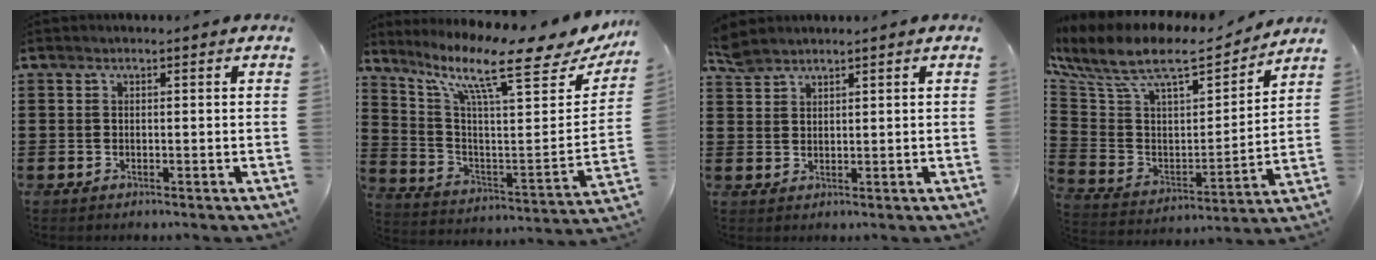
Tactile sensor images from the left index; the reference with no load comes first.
{"total": 12.3, "force": [8.7, 1.8, 8.6], "torque": [-0.177, -0.062, 0.131]}
{"total": 2.4, "force": [2.2, 0.8, 0.5], "torque": [-0.016, 0.002, 0.045]}
{"total": 10.6, "force": [8.1, 3.5, 5.9], "torque": [-0.146, -0.043, 0.137]}